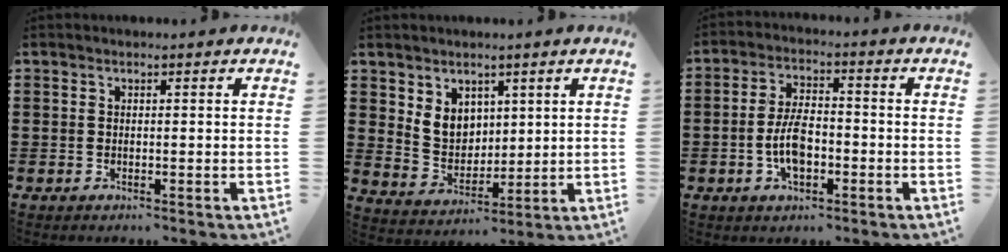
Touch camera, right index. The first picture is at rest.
{"total": 6.1, "force": [2.8, 4.9, 2.4], "torque": [-0.059, 0.007, 0.052]}
{"total": 6.5, "force": [-1.8, 3.0, 5.5], "torque": [-0.123, 0.000, -0.037]}